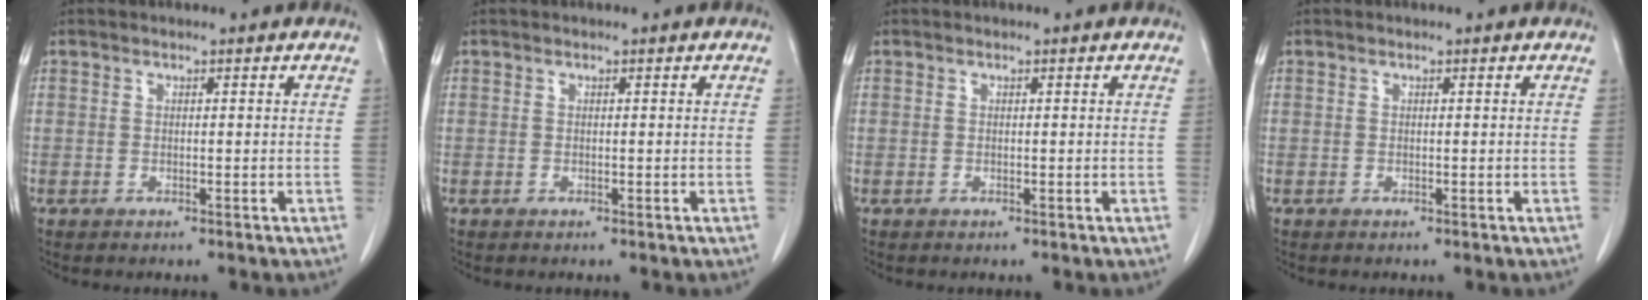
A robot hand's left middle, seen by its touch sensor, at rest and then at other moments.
{"total": 0.0}
{"total": 0.0}
{"total": 0.0}